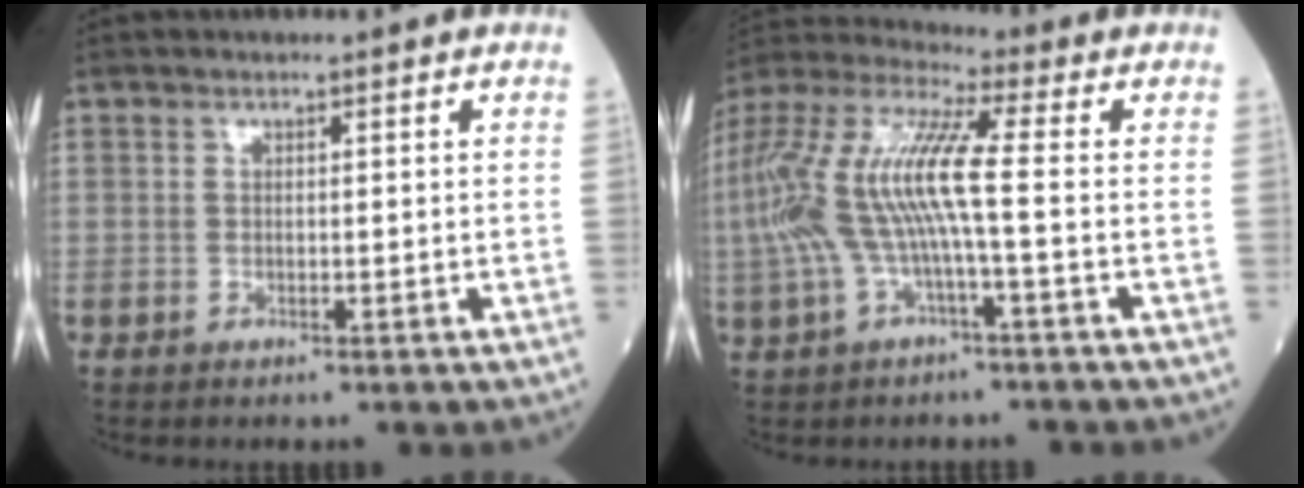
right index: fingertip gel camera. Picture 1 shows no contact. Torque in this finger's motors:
{"motor_torque": [2.14, 0.00, 0.86, 0.21]}